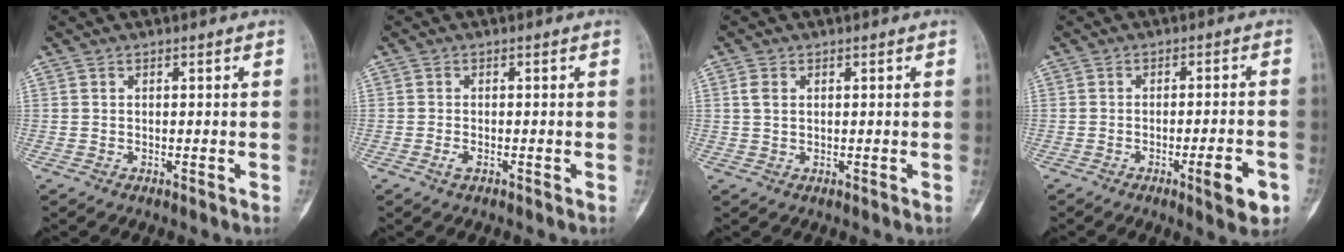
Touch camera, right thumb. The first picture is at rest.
{"total": 1.2, "force": [-0.6, 0.5, 0.8], "torque": [-0.017, 0.002, -0.013]}
{"total": 2.3, "force": [0.6, 1.5, 1.6], "torque": [-0.033, 0.002, 0.015]}
{"total": 6.8, "force": [-3.0, 1.4, 5.9], "torque": [-0.073, 0.010, -0.038]}